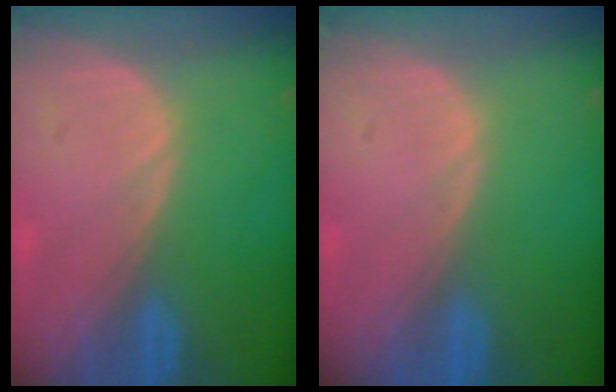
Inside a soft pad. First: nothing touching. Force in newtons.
{"total": 0.0}